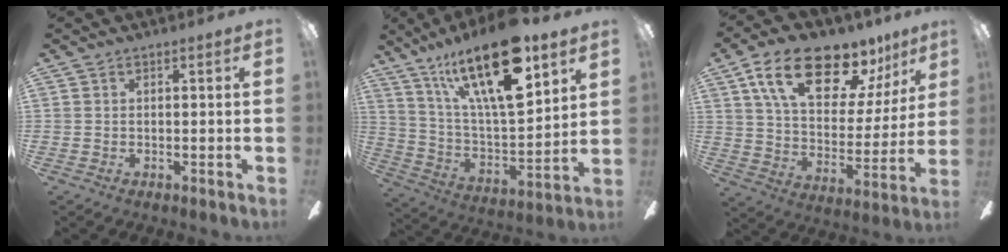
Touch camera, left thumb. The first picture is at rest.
{"total": 24.9, "force": [15.2, 8.4, 17.9], "torque": [-0.324, -0.078, 0.253]}
{"total": 20.1, "force": [13.2, 9.1, 12.1], "torque": [-0.202, -0.071, 0.226]}